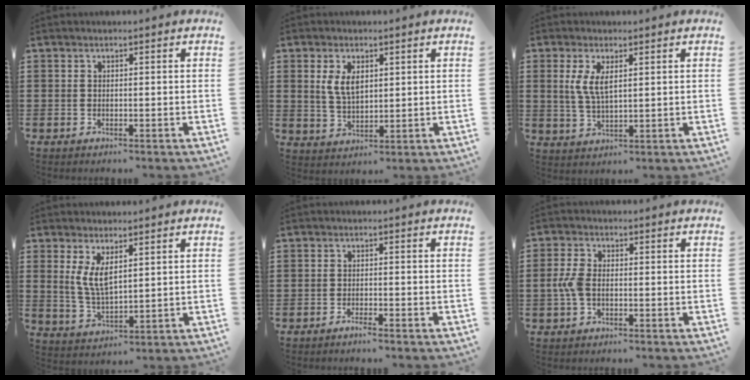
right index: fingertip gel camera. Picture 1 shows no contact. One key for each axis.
{"total": 4.7, "fx": 1.5, "fy": 2.5, "fz": 3.7, "tx": -0.071, "ty": 0.005, "tz": 0.025}
{"total": 4.7, "fx": 1.5, "fy": 1.7, "fz": 4.1, "tx": -0.086, "ty": 0.005, "tz": 0.025}
{"total": 5.1, "fx": 2.0, "fy": 2.0, "fz": 4.2, "tx": -0.094, "ty": -0.001, "tz": 0.034}
{"total": 1.6, "fx": -1.4, "fy": -0.1, "fz": 0.7, "tx": -0.012, "ty": -0.001, "tz": -0.025}
{"total": 3.8, "fx": -0.6, "fy": 2.2, "fz": 3.0, "tx": -0.079, "ty": -0.002, "tz": -0.017}